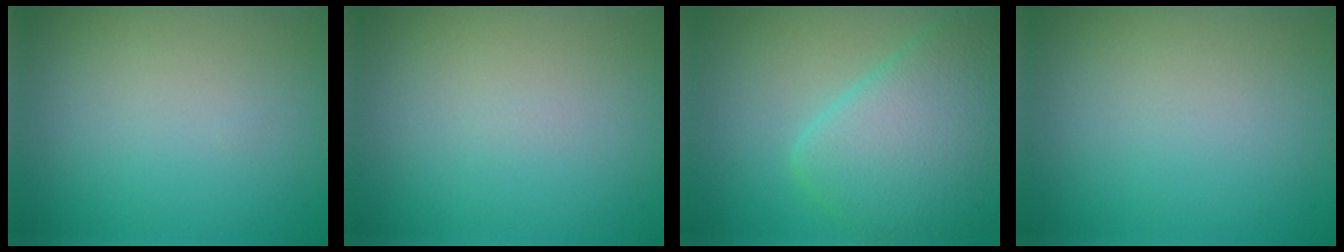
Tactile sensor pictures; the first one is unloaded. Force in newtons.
{"total": 0.0}
{"total": 7.3, "press": 7.3, "slide": 0.3}
{"total": 0.0}